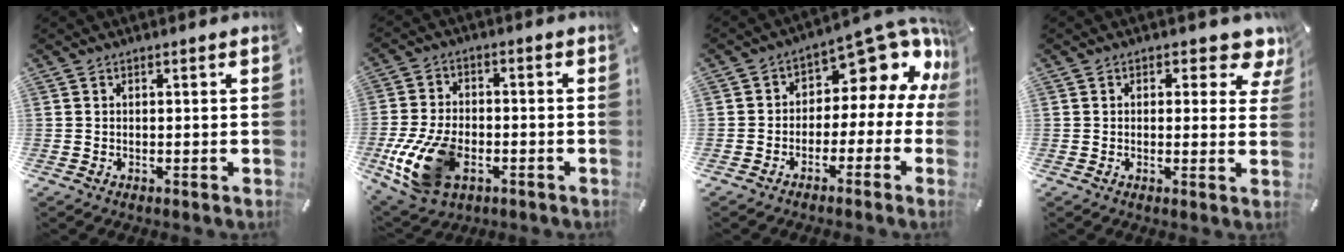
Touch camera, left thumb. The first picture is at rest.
{"total": 15.1, "force": [-4.9, 9.6, 10.5], "torque": [-0.219, 0.010, -0.085]}
{"total": 9.8, "force": [6.1, 4.7, 6.0], "torque": [-0.086, -0.061, 0.098]}
{"total": 5.2, "force": [3.1, 3.0, 2.9], "torque": [-0.020, -0.017, 0.045]}